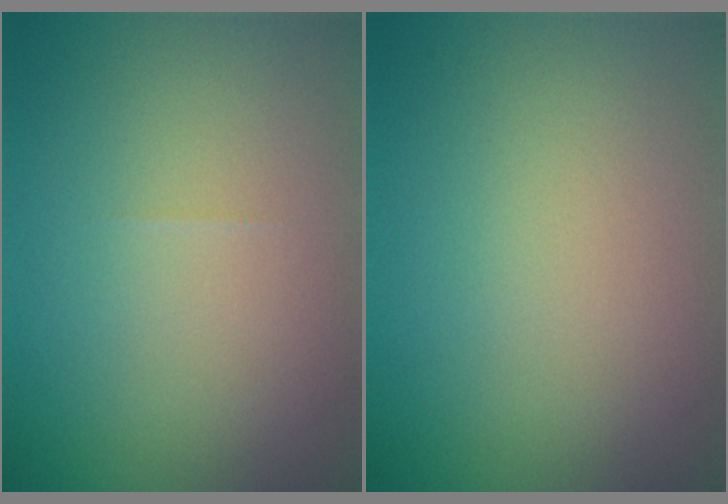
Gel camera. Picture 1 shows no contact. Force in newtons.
{"total": 0.0}